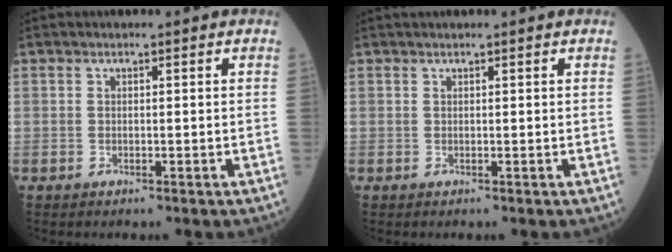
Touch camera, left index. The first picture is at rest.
{"total": 1.1, "force": [1.0, 0.0, 0.4], "torque": [-0.006, 0.021, 0.019]}